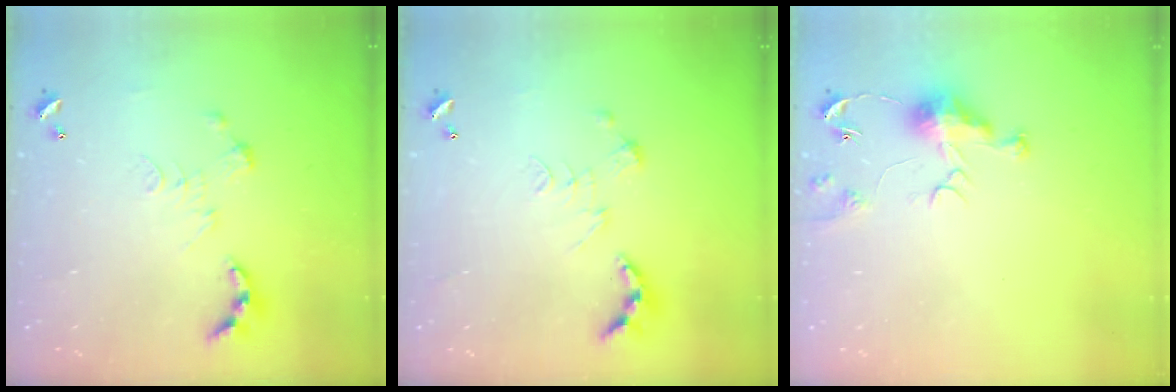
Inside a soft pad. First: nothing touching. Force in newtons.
{"total": 0.8, "press": 0.8, "slide": 0.3}
{"total": 7.0, "press": 7.0, "slide": 0.7}